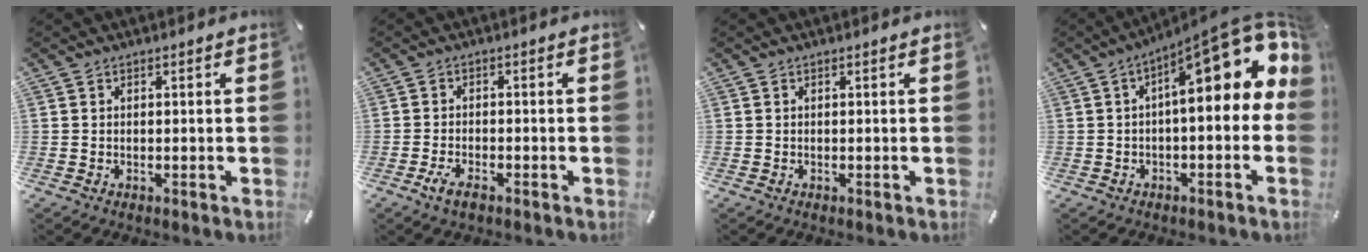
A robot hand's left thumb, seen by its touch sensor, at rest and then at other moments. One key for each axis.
{"total": 3.5, "fx": -2.3, "fy": 1.5, "fz": 2.2, "tx": -0.049, "ty": 0.007, "tz": -0.045}
{"total": 0.0}
{"total": 18.0, "fx": 6.3, "fy": 6.1, "fz": 15.7, "tx": -0.222, "ty": -0.050, "tz": 0.099}